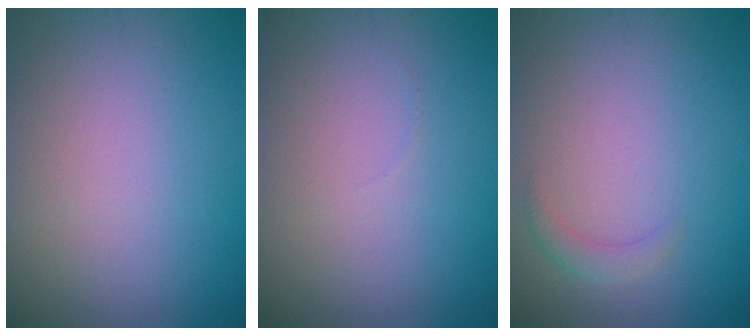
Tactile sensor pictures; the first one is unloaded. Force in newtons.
{"total": 0.0}
{"total": 1.3, "press": 1.3, "slide": 0.1}